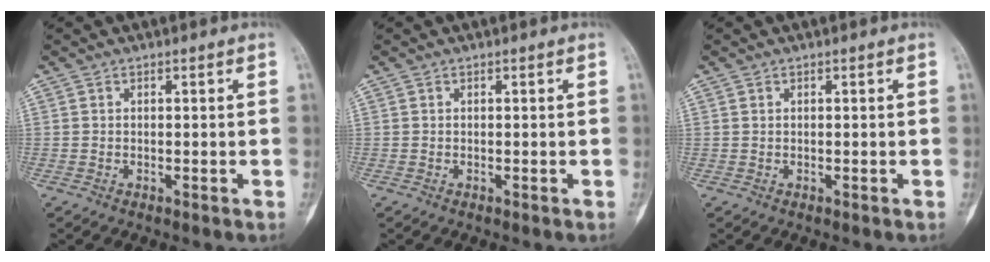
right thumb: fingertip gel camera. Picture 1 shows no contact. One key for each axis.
{"total": 0.0}
{"total": 0.0}